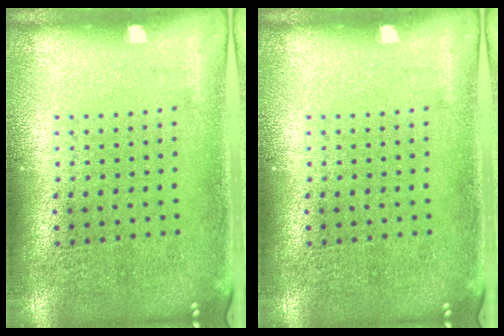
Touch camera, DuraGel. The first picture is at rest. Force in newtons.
{"total": 0.0}